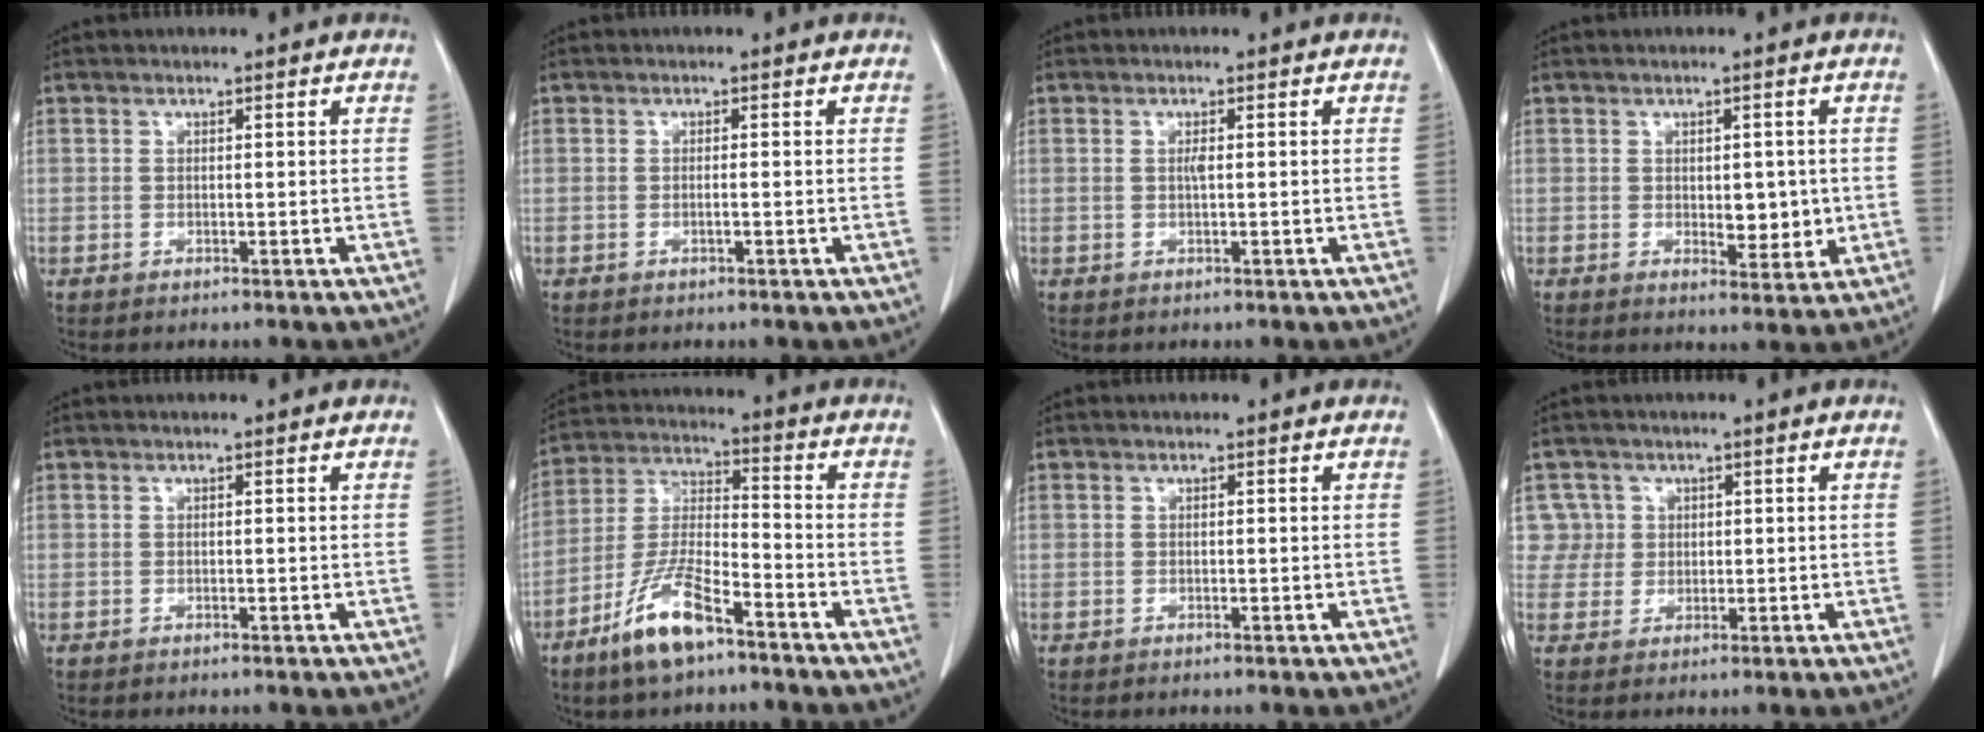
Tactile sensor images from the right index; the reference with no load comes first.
{"total": 0.6, "force": [-0.2, 0.0, 0.6], "torque": [-0.011, 0.001, -0.002]}
{"total": 0.8, "force": [0.1, 0.0, 0.8], "torque": [-0.019, -0.001, 0.000]}
{"total": 4.6, "force": [-0.1, 2.4, 3.9], "torque": [-0.048, -0.007, 0.007]}
{"total": 0.0}
{"total": 11.3, "force": [-7.3, 2.7, 8.2], "torque": [-0.179, -0.014, -0.141]}
{"total": 0.0}
{"total": 3.8, "force": [1.2, 3.6, -0.5], "torque": [0.031, 0.008, 0.021]}